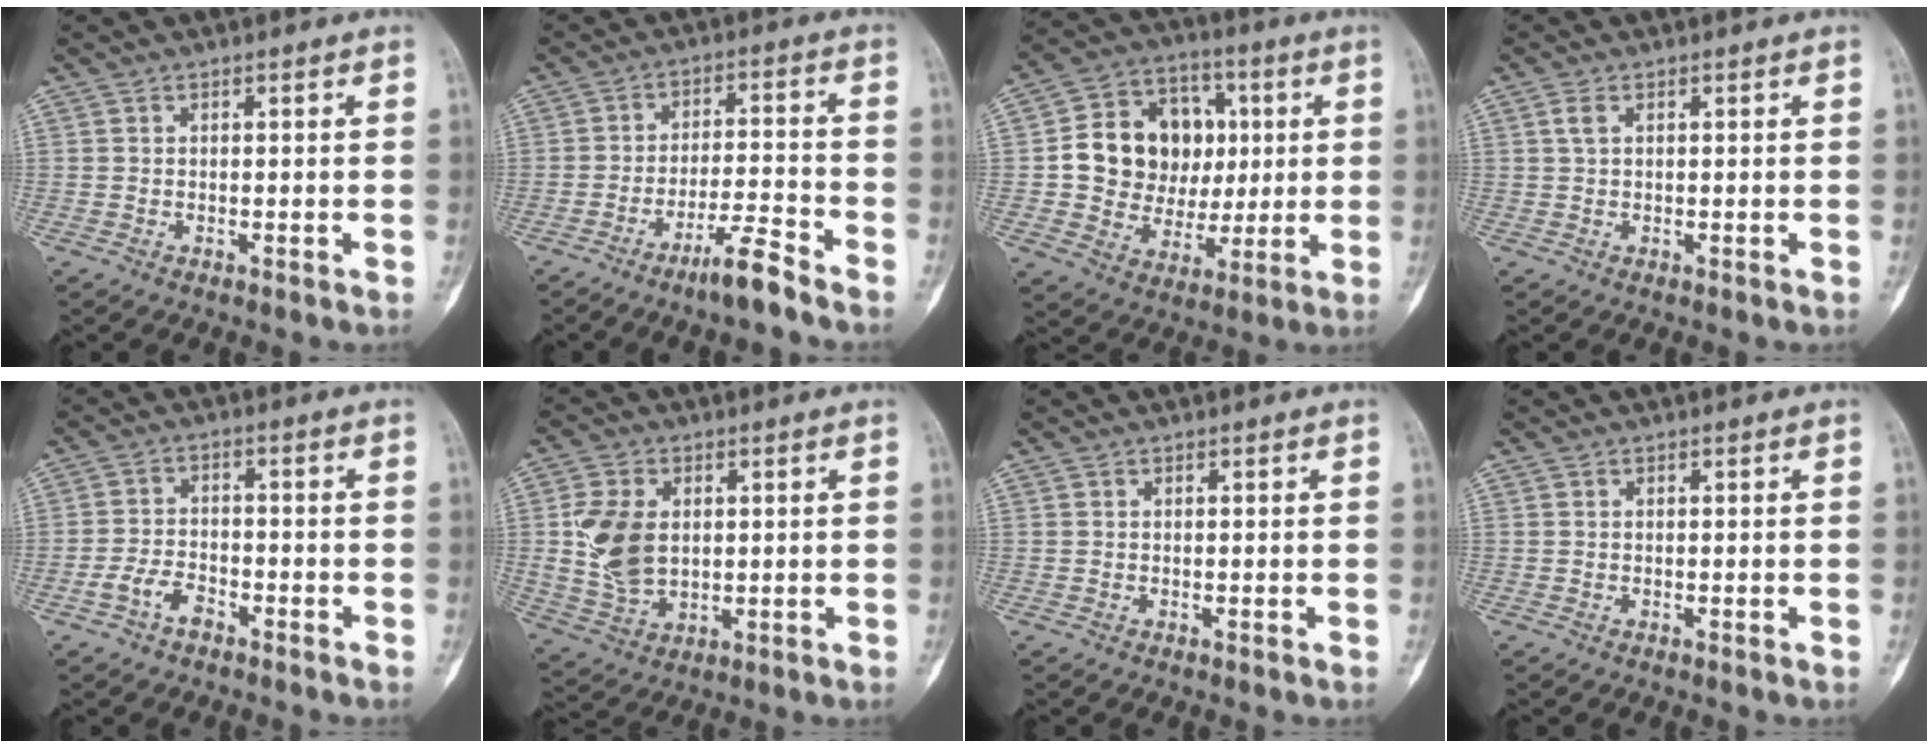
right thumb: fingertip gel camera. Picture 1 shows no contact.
{"total": 7.2, "force": [-5.6, 0.3, 4.6], "torque": [-0.082, 0.041, -0.102]}
{"total": 16.9, "force": [1.7, 14.3, 8.8], "torque": [-0.098, 0.022, 0.040]}
{"total": 1.5, "force": [0.6, 0.7, 1.2], "torque": [-0.032, 0.010, 0.014]}
{"total": 4.5, "force": [-2.8, 2.4, 2.5], "torque": [-0.050, 0.025, -0.053]}
{"total": 11.2, "force": [1.2, 7.7, 8.1], "torque": [-0.152, -0.005, 0.033]}
{"total": 0.0}
{"total": 0.0}